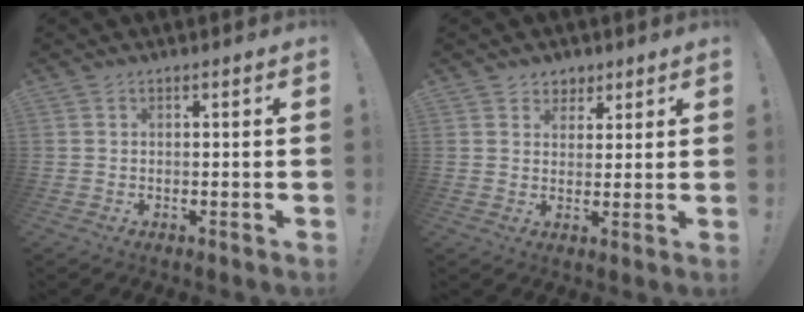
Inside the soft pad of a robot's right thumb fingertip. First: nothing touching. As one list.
[{"total": 4.4, "force": [2.6, 3.5, 0.2], "torque": [-0.001, -0.015, 0.050]}]